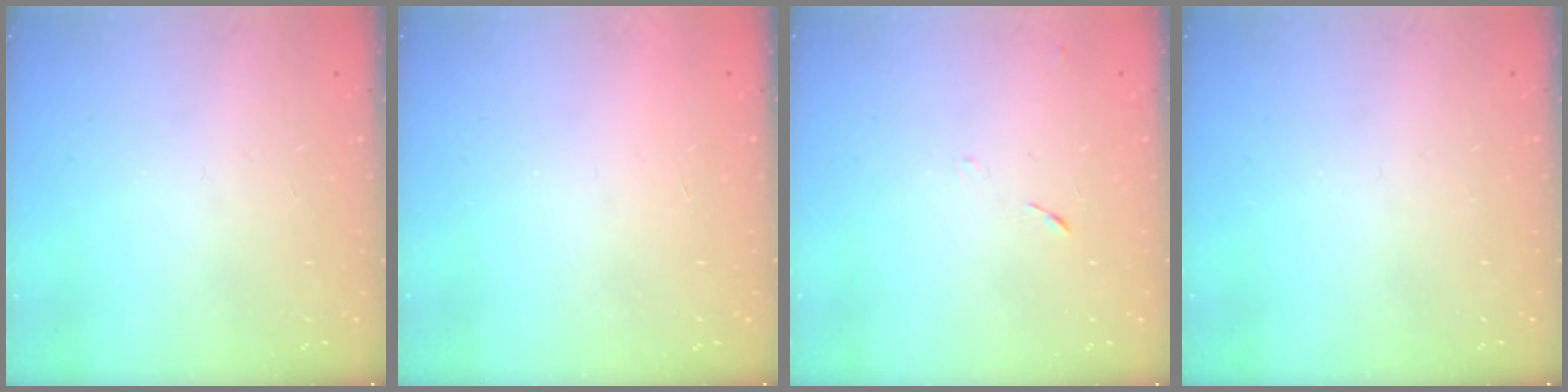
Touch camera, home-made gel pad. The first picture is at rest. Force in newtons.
{"total": 1.5, "press": 1.5, "slide": 0.1}
{"total": 6.3, "press": 6.2, "slide": 0.6}
{"total": 0.0}